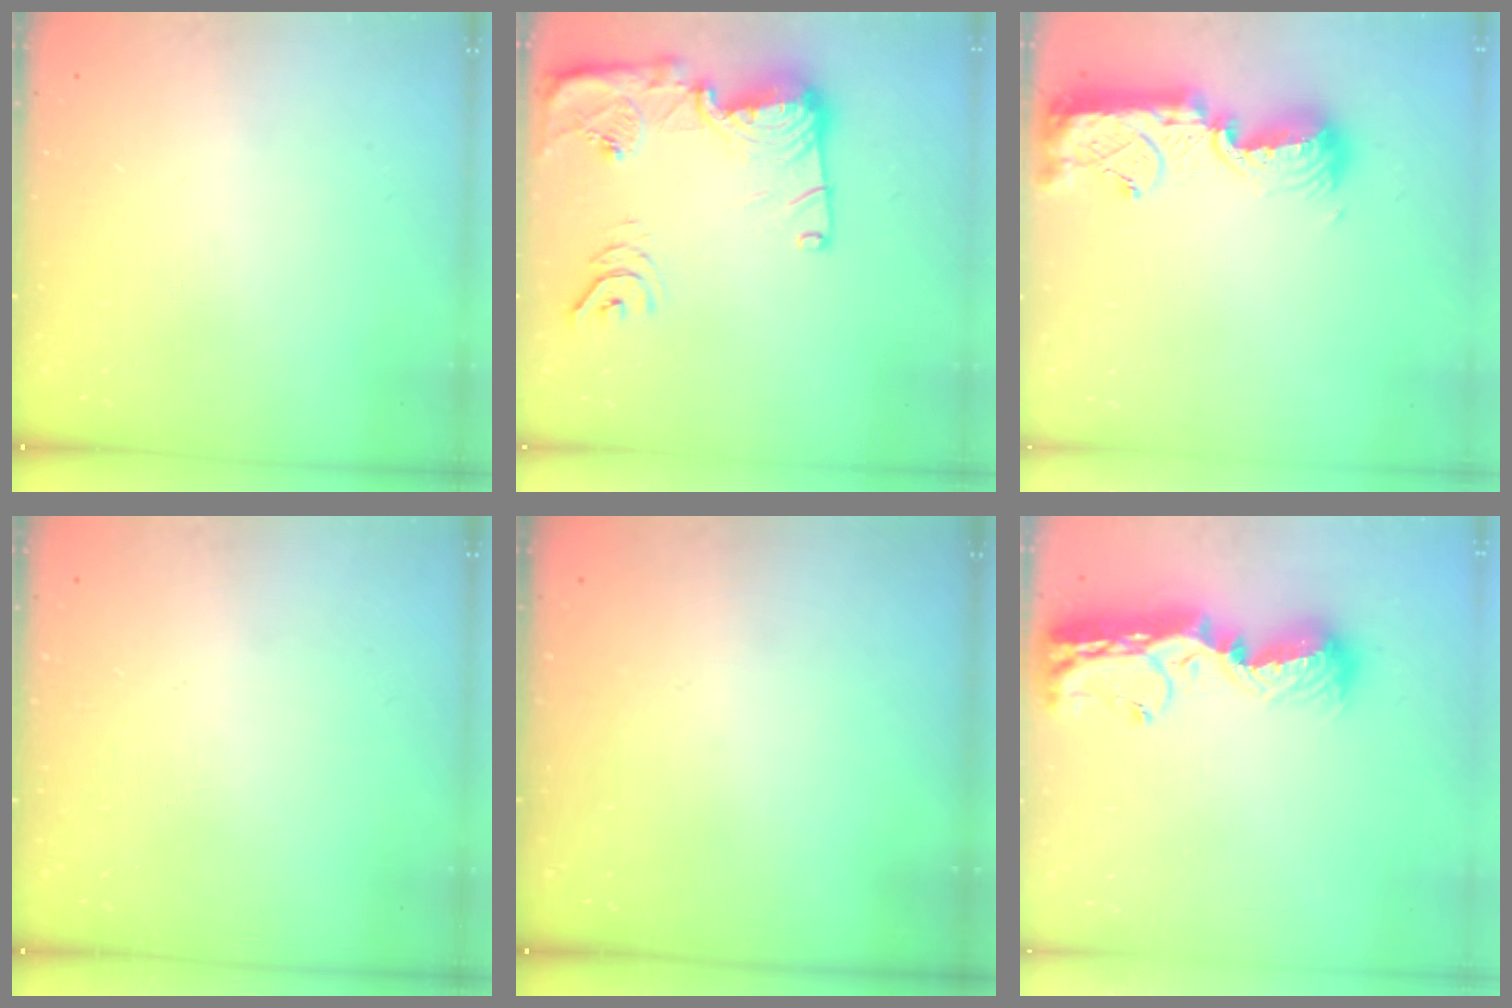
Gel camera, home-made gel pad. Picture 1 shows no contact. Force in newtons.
{"total": 21.3, "press": 21.2, "slide": 1.9}
{"total": 13.1, "press": 13.1, "slide": 0.8}
{"total": 0.0}
{"total": 0.0}
{"total": 15.0, "press": 15.0, "slide": 1.2}